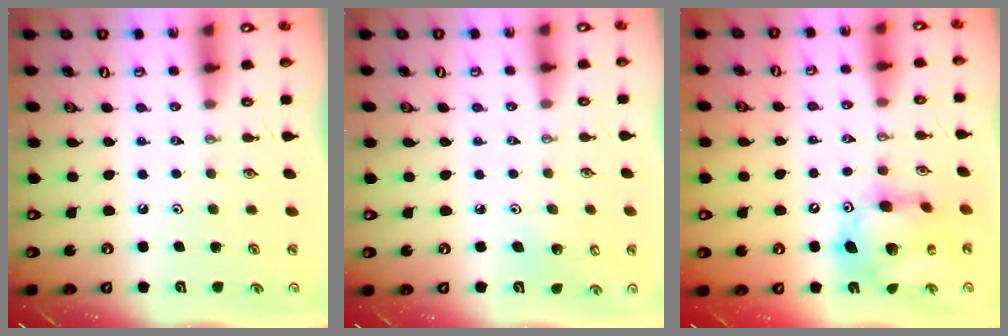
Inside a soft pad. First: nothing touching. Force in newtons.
{"total": 2.7, "press": 2.6, "slide": 1.0}
{"total": 16.7, "press": 16.6, "slide": 1.8}